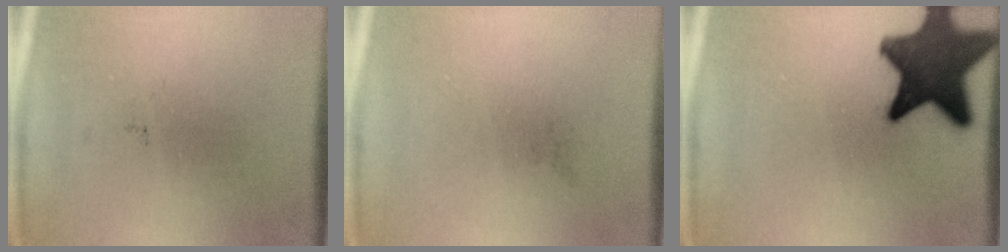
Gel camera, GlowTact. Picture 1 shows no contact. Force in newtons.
{"total": 0.0}
{"total": 13.7}